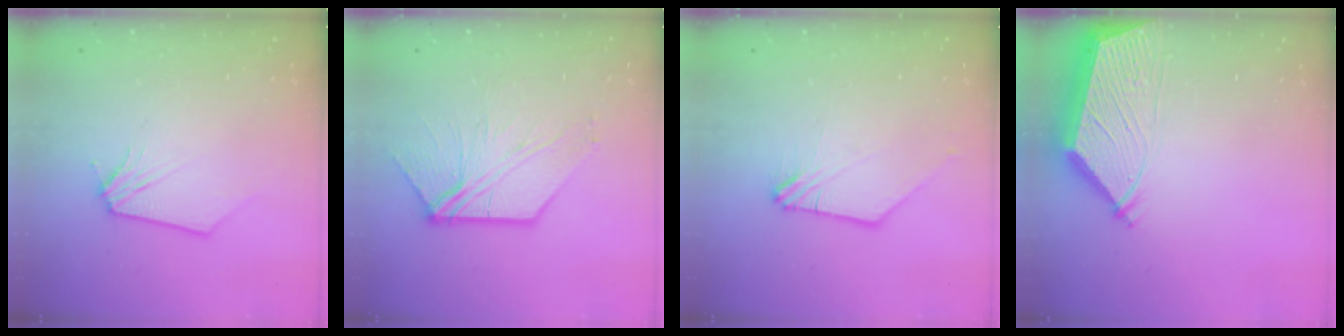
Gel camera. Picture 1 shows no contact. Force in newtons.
{"total": 7.3, "press": 7.3, "slide": 0.3}
{"total": 1.1, "press": 1.0, "slide": 0.3}
{"total": 6.5, "press": 6.4, "slide": 0.9}